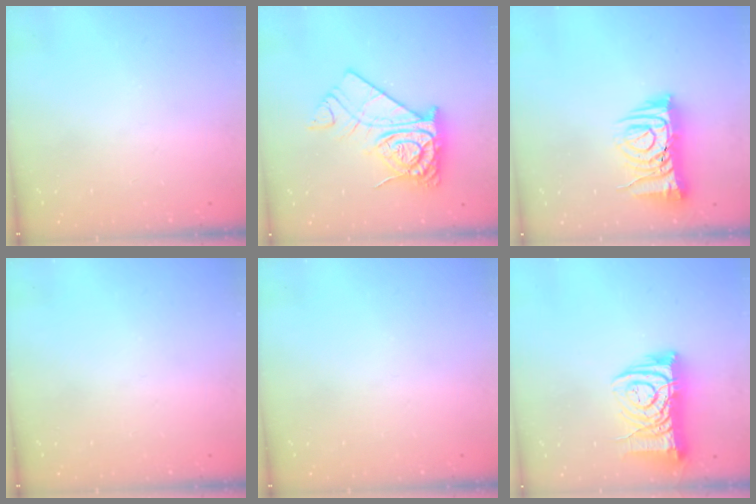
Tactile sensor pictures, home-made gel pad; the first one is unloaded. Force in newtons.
{"total": 16.1, "press": 16.0, "slide": 2.0}
{"total": 10.8, "press": 10.7, "slide": 1.5}
{"total": 0.0}
{"total": 0.0}
{"total": 12.8, "press": 12.7, "slide": 1.5}